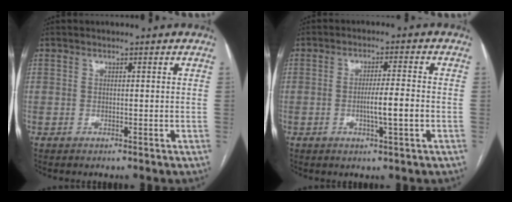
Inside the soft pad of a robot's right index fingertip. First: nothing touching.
{"total": 5.0, "force": [-1.2, 0.0, 4.9], "torque": [-0.084, -0.002, -0.019]}